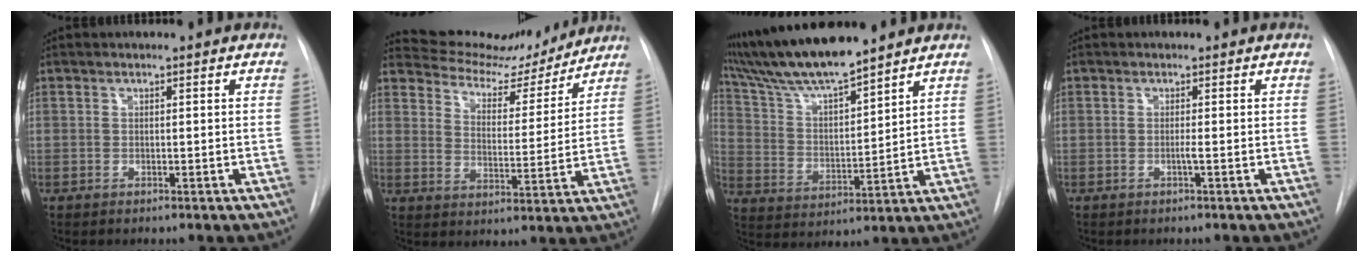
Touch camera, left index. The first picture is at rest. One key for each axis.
{"total": 13.3, "fx": 12.8, "fy": 3.0, "fz": 2.3, "tx": -0.032, "ty": -0.015, "tz": 0.182}
{"total": 12.4, "fx": 11.0, "fy": 0.3, "fz": 5.7, "tx": -0.113, "ty": 0.003, "tz": 0.208}
{"total": 0.7, "fx": -0.5, "fy": -0.1, "fz": 0.5, "tx": 0.000, "ty": -0.002, "tz": -0.014}